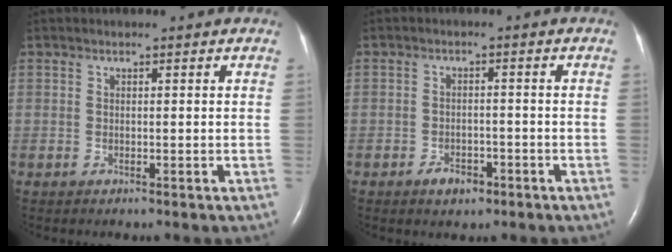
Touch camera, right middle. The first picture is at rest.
{"total": 3.3, "force": [-2.1, 1.8, 1.8], "torque": [-0.030, 0.003, -0.027]}